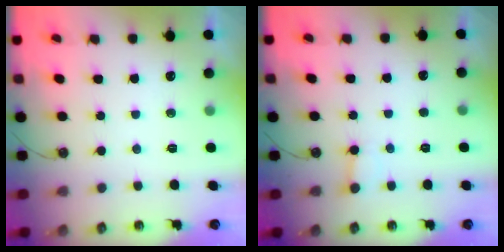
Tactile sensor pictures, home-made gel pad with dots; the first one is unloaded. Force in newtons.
{"total": 2.6, "press": 2.6, "slide": 0.2}